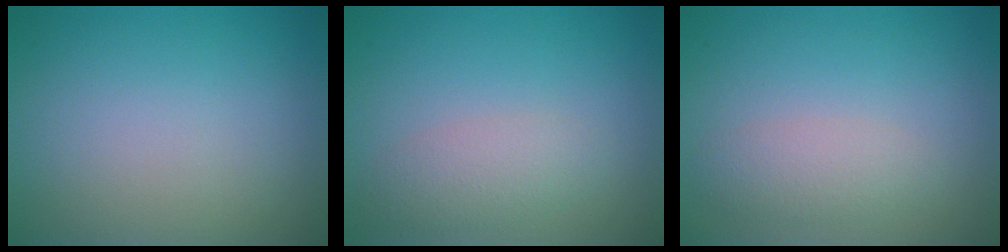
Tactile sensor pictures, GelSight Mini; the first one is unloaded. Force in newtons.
{"total": 2.5, "press": 2.5, "slide": 0.2}
{"total": 2.1, "press": 2.1, "slide": 0.1}